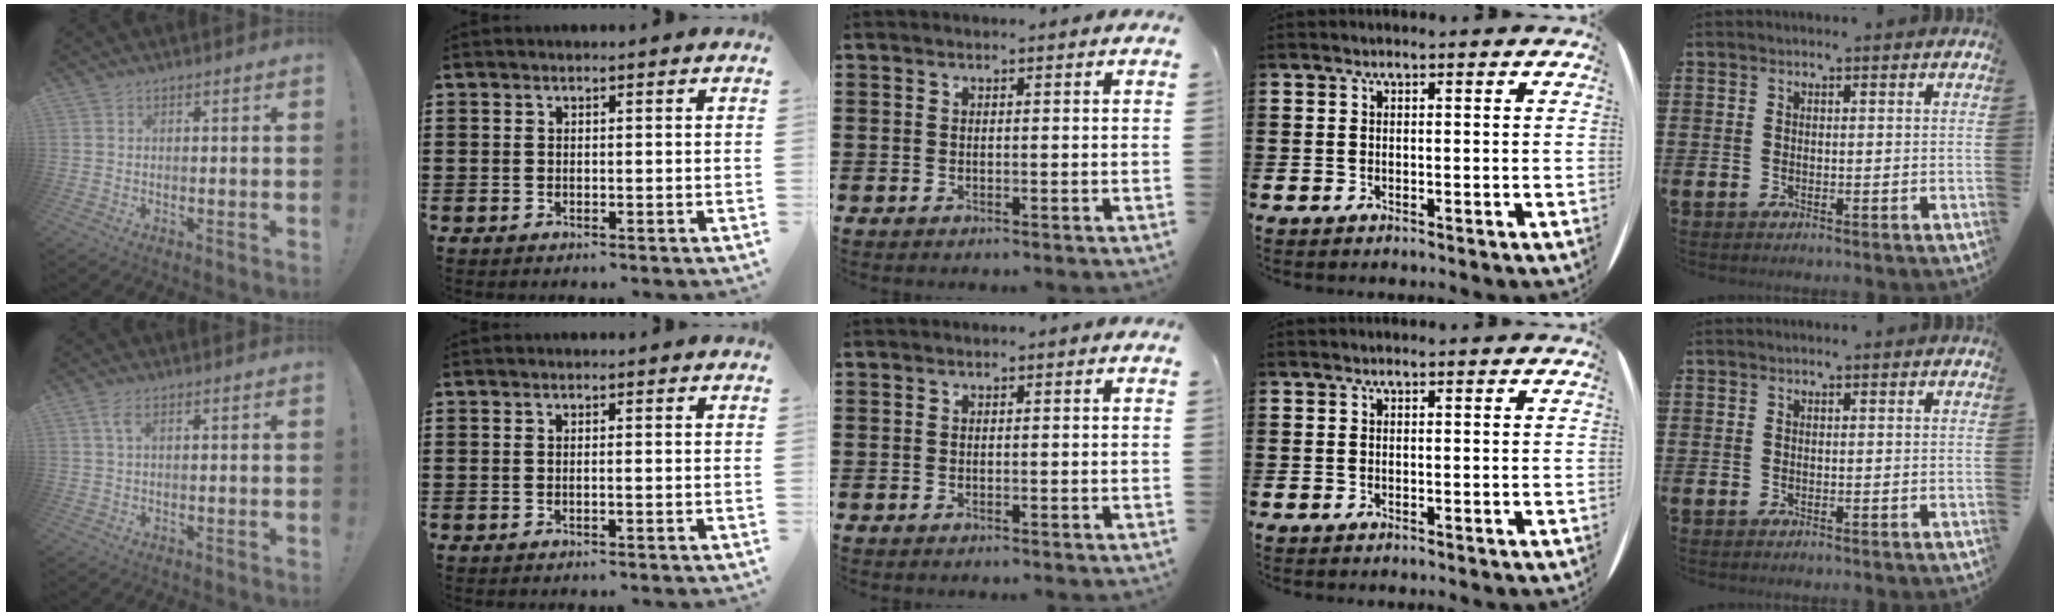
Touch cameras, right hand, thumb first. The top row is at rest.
{"thumb": {"total": 2.7, "force": [1.0, 0.9, 2.3], "torque": [-0.042, 0.000, 0.015]}, "index": {"total": 0.5, "force": [-0.2, -0.1, 0.4], "torque": [-0.007, -0.002, -0.004]}}